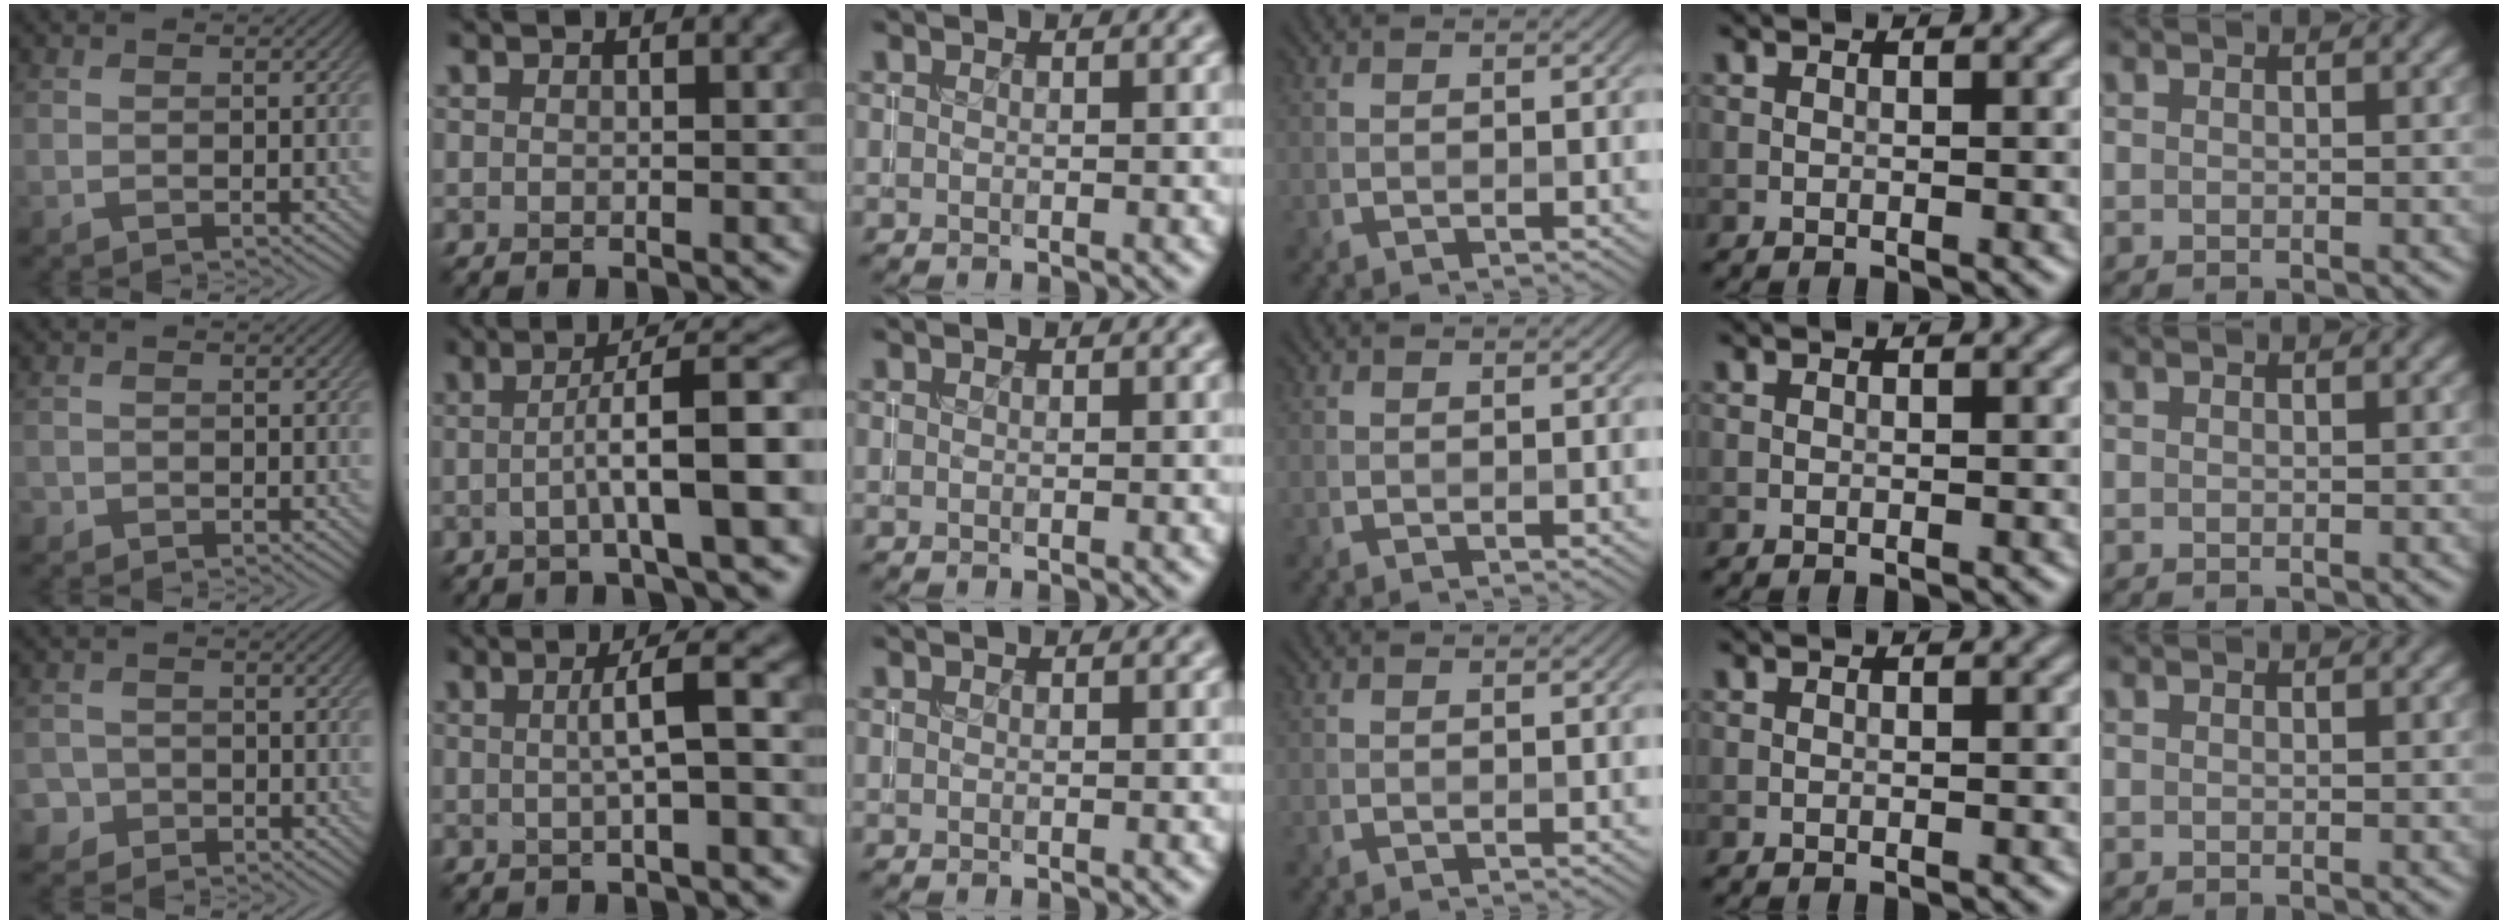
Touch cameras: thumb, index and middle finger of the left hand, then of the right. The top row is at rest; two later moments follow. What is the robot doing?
{"motion": "insert", "object": "coin"}